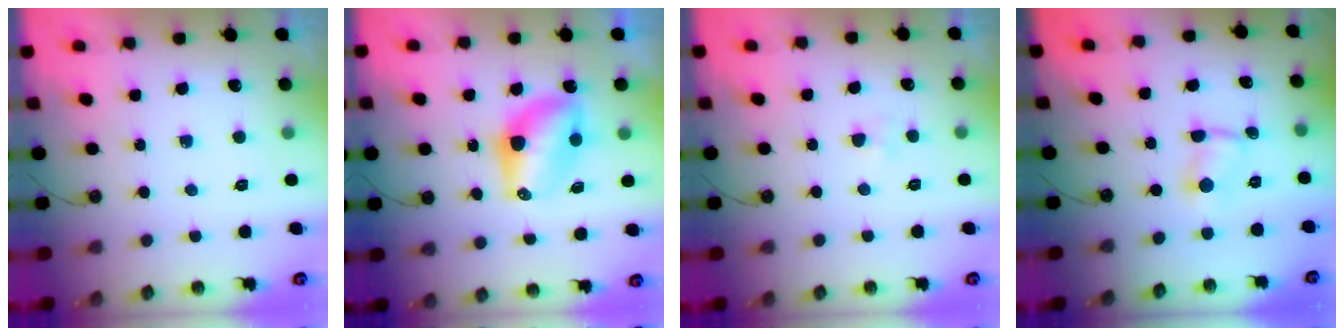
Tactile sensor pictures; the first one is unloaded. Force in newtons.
{"total": 7.3, "press": 7.3, "slide": 0.3}
{"total": 1.9, "press": 1.8, "slide": 0.4}
{"total": 0.9, "press": 0.9, "slide": 0.1}